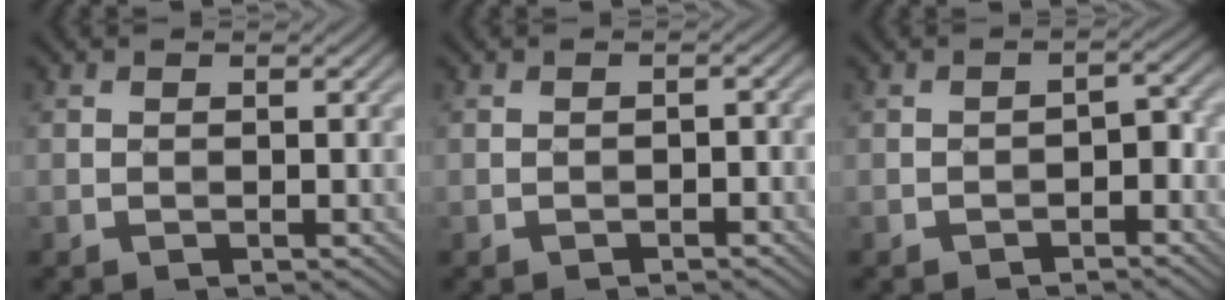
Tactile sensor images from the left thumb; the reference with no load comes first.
{"total": 1.1, "force": [-0.7, 0.6, 0.6], "torque": [-0.008, 0.000, -0.013]}
{"total": 2.6, "force": [-1.6, 1.4, 1.6], "torque": [-0.019, 0.007, -0.027]}